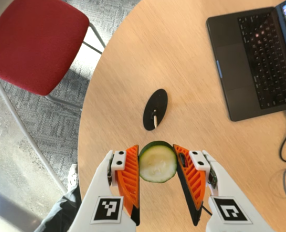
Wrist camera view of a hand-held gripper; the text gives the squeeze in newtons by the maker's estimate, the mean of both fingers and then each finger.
{"total": 9.6, "left": 9.7, "right": 9.4}